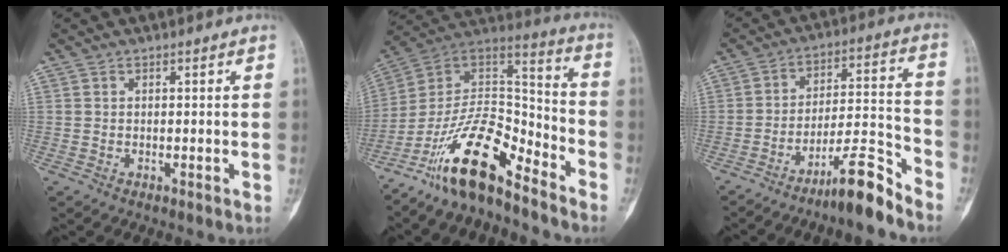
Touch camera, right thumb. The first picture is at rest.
{"total": 17.6, "force": [-12.0, 6.3, 11.1], "torque": [-0.181, 0.102, -0.219]}
{"total": 11.0, "force": [-8.6, 1.3, 6.8], "torque": [-0.107, 0.082, -0.146]}